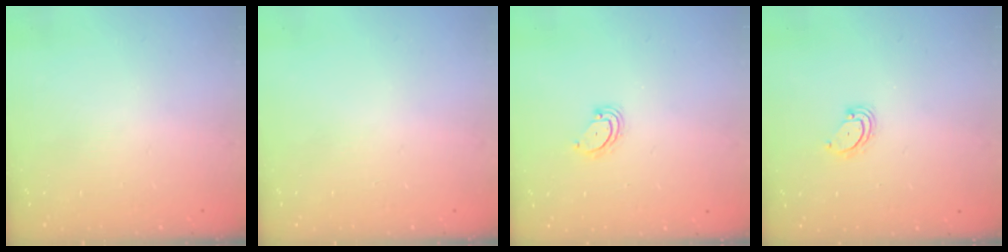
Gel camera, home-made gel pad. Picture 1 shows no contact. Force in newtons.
{"total": 0.0}
{"total": 2.3, "press": 2.3, "slide": 0.2}
{"total": 2.3, "press": 2.3, "slide": 0.2}